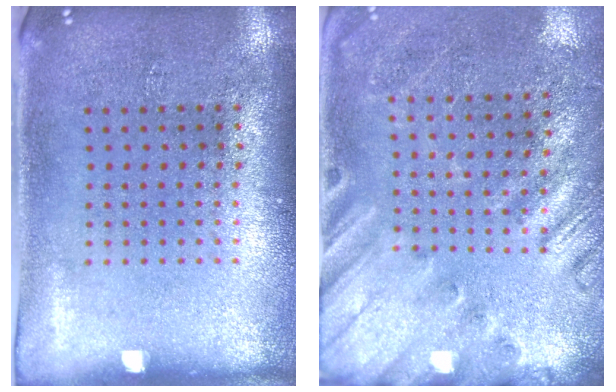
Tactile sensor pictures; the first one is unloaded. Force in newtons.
{"total": 2.4, "press": 2.0, "slide": 1.4}